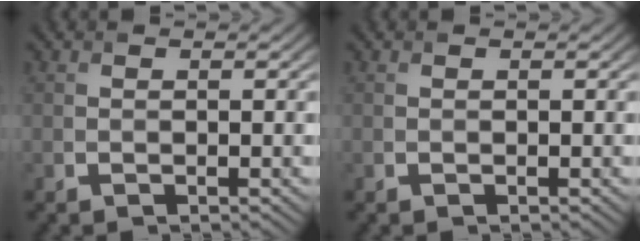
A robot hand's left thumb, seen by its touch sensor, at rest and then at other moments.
{"total": 0.0}